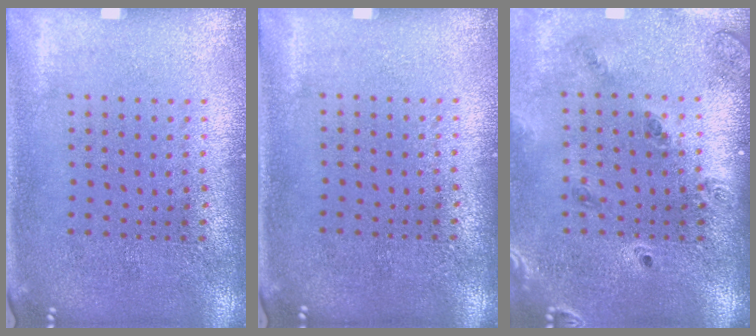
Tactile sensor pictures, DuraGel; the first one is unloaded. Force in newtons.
{"total": 0.0}
{"total": 1.4, "press": 1.4, "slide": 0.1}